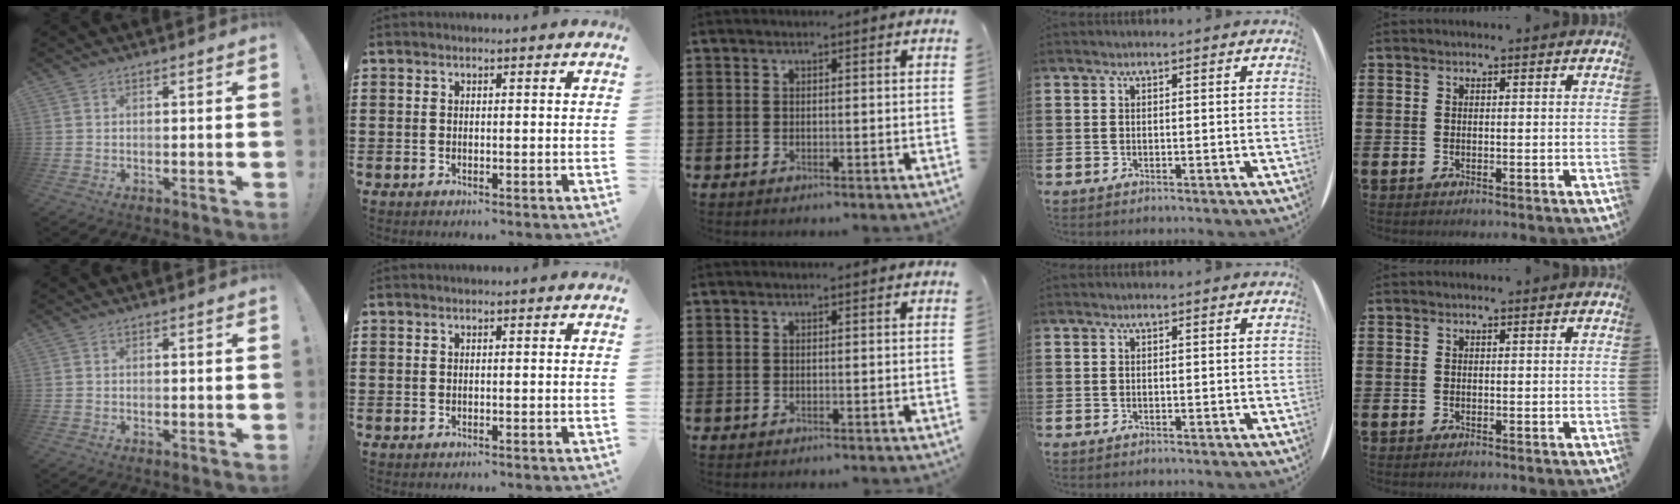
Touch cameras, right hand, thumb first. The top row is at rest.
{"thumb": {"total": 0.7, "force": [-0.5, 0.3, 0.3], "torque": [-0.013, 0.004, -0.007]}}